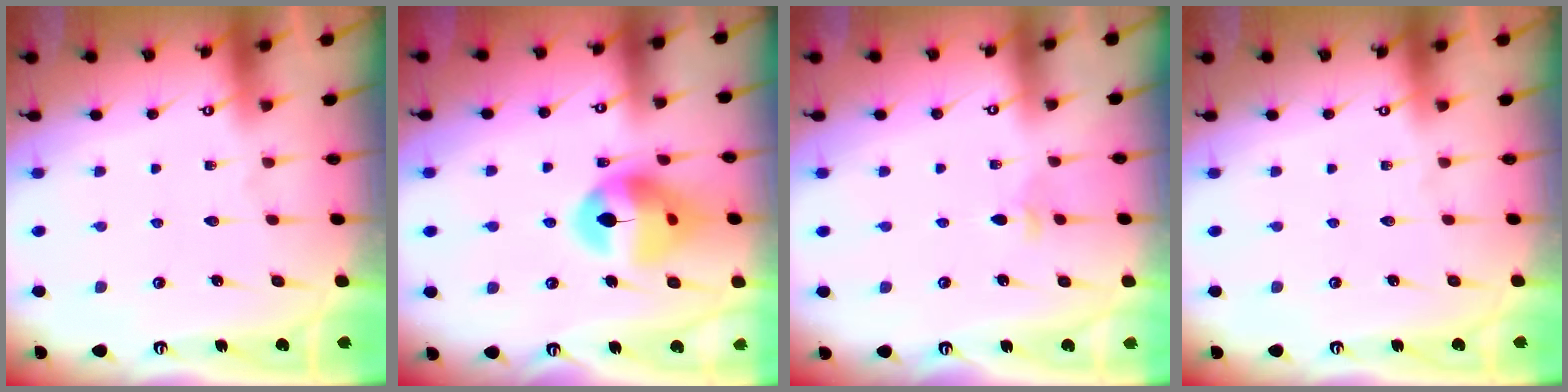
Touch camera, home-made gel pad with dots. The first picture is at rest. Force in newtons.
{"total": 14.3, "press": 14.2, "slide": 1.6}
{"total": 3.0, "press": 2.9, "slide": 0.7}
{"total": 0.0}